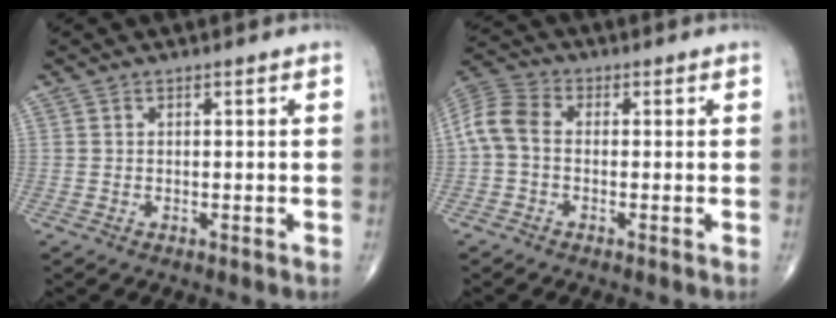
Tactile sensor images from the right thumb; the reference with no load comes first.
{"total": 7.0, "force": [-0.5, 4.7, 5.1], "torque": [-0.104, 0.020, -0.023]}